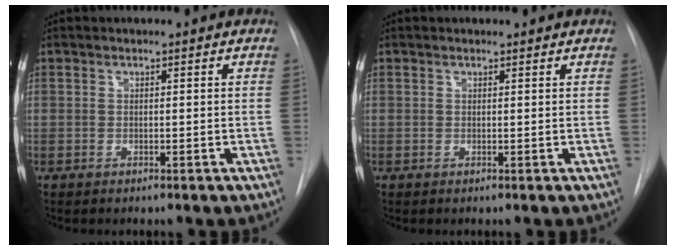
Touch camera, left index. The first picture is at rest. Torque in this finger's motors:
{"motor_torque": [0.02, 0.01, -0.31, -0.01]}